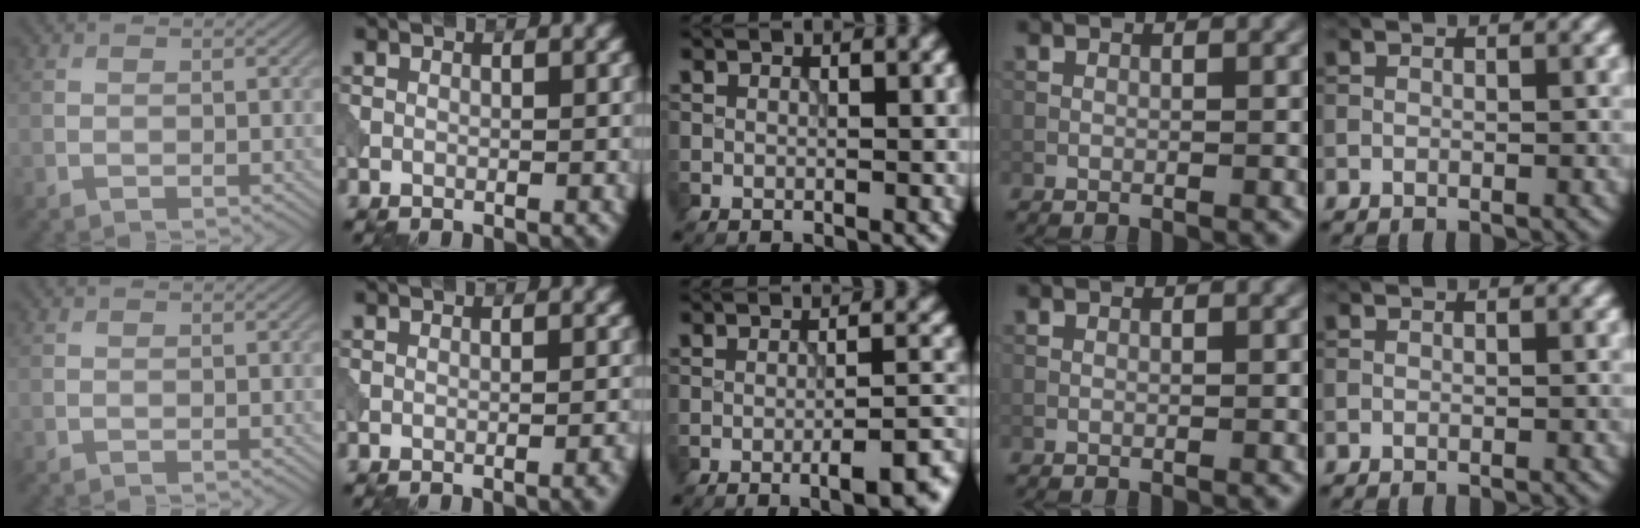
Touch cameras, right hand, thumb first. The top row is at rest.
{"index": {"total": 1.3, "force": [-0.6, 0.3, 1.2], "torque": [-0.010, 0.004, -0.011]}, "middle": {"total": 6.1, "force": [-3.2, 1.5, 5.0], "torque": [-0.064, 0.001, -0.041]}}